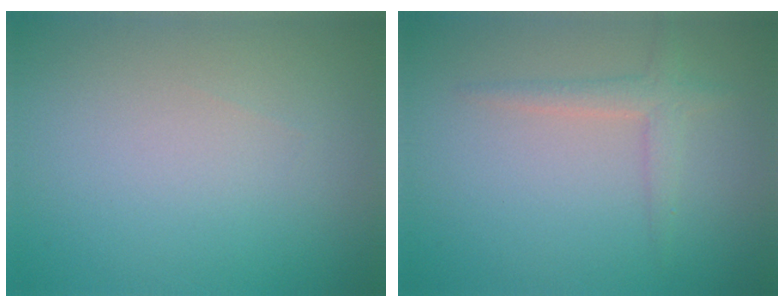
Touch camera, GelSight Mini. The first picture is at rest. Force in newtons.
{"total": 1.9, "press": 1.9, "slide": 0.1}